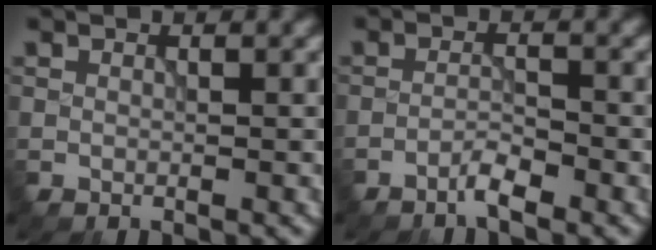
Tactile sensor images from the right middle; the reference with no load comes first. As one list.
[{"total": 1.8, "force": [-1.5, 0.1, 1.0], "torque": [-0.017, 0.006, -0.032]}]